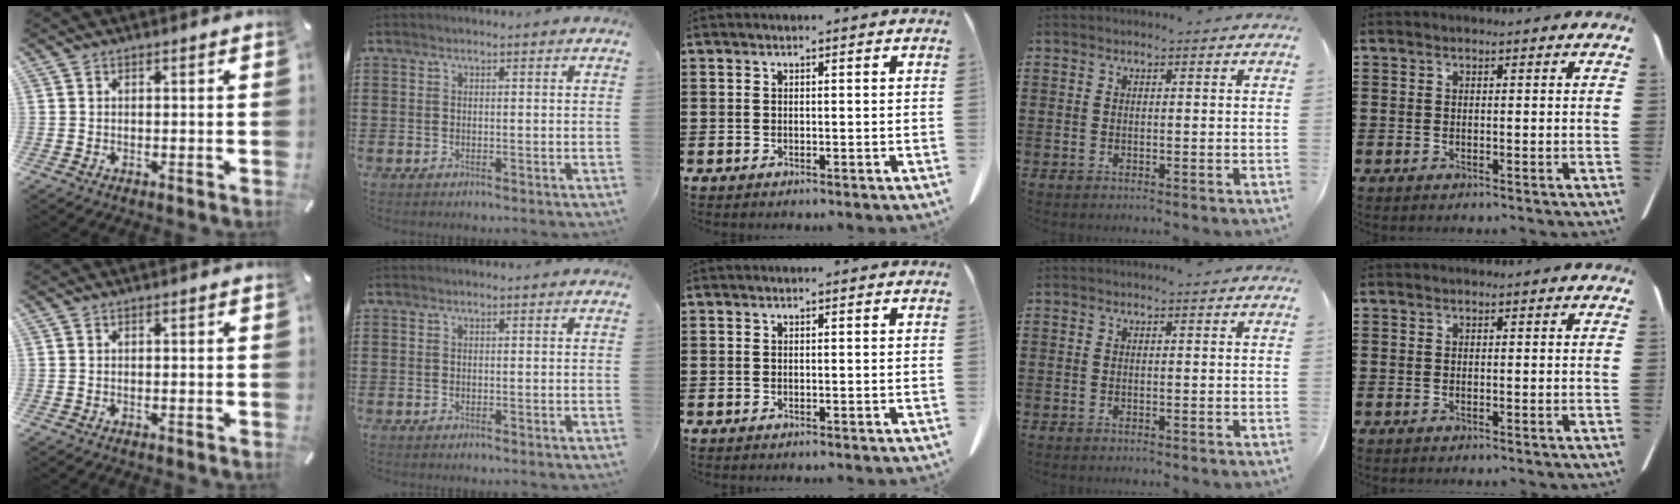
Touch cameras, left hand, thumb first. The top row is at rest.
{}